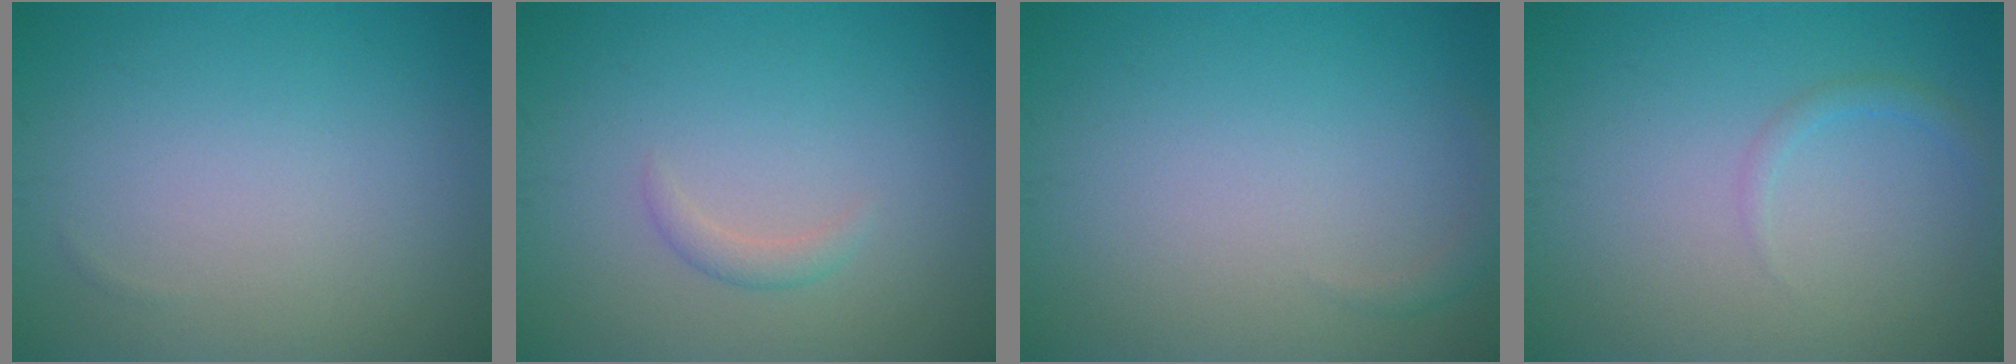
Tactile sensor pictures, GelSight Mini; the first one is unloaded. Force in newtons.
{"total": 1.1, "press": 1.1, "slide": 0.1}
{"total": 0.9, "press": 0.9, "slide": 0.1}
{"total": 1.0, "press": 1.0, "slide": 0.1}